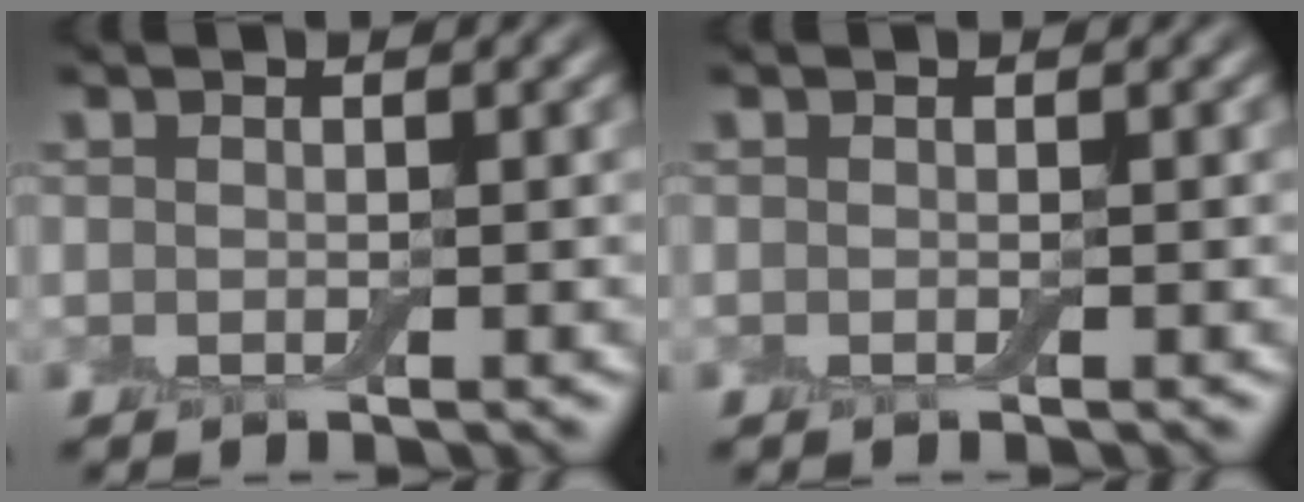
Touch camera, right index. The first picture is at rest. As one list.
[{"total": 0.0}]